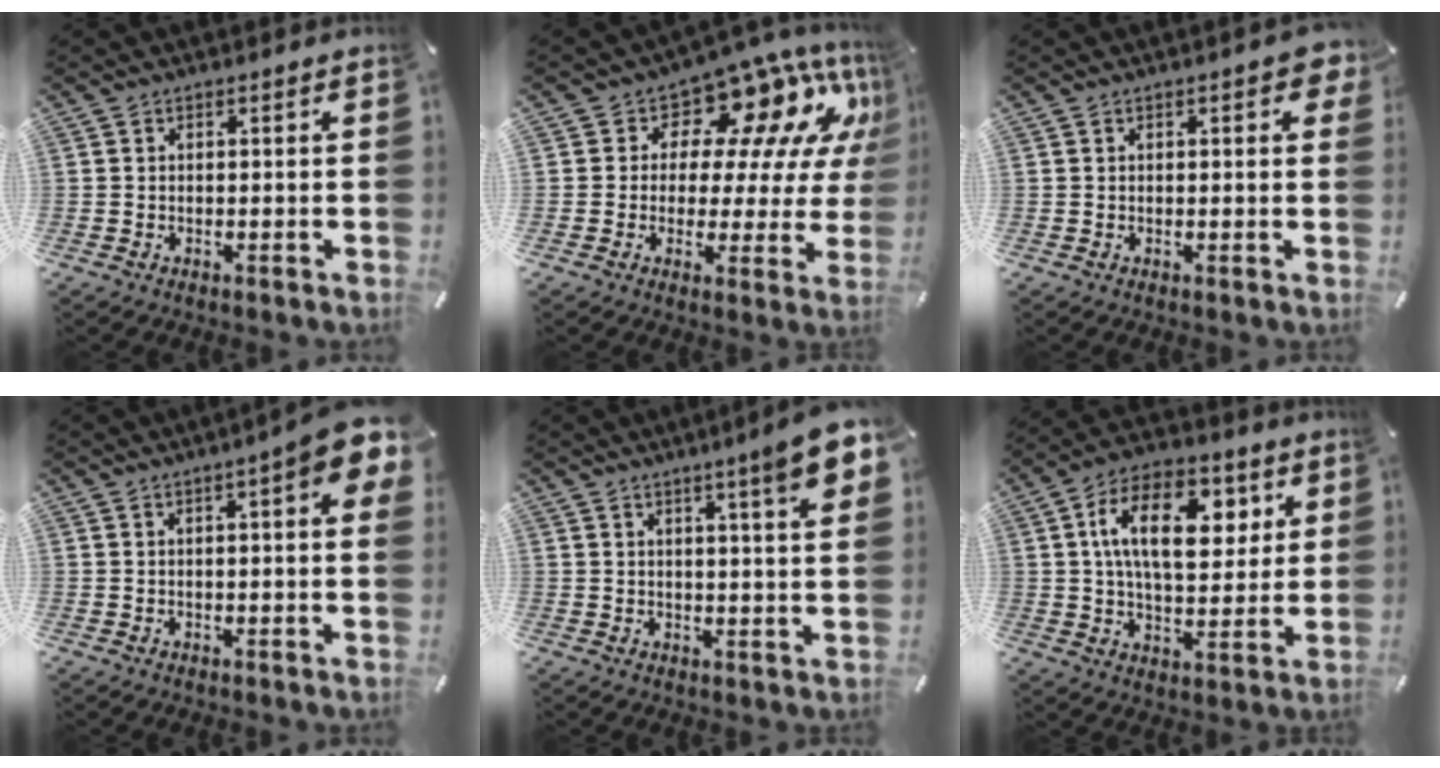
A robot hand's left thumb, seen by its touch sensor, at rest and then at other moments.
{"total": 14.2, "force": [9.0, 7.5, 8.1], "torque": [-0.120, -0.080, 0.149]}
{"total": 3.2, "force": [1.1, 1.2, 2.8], "torque": [-0.033, -0.003, 0.012]}
{"total": 8.5, "force": [3.7, 1.7, 7.4], "torque": [-0.102, -0.017, 0.057]}
{"total": 9.4, "force": [5.3, 0.7, 7.8], "torque": [-0.115, -0.027, 0.082]}
{"total": 17.1, "force": [5.5, 9.9, 12.9], "torque": [-0.208, 0.004, 0.090]}